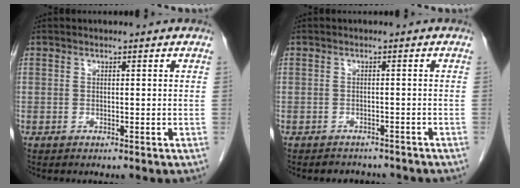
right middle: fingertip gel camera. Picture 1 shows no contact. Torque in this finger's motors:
{"motor_torque": [0.02, 0.00, 0.00, 0.00]}